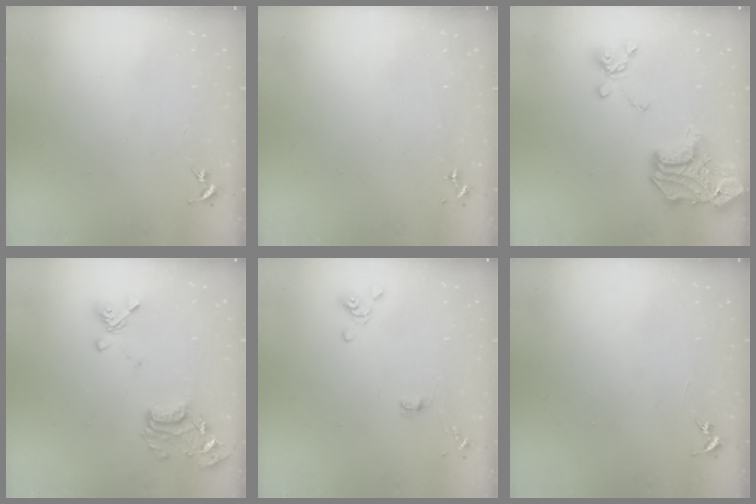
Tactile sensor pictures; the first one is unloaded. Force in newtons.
{"total": 0.0}
{"total": 21.4, "press": 21.4, "slide": 1.4}
{"total": 16.4, "press": 16.4, "slide": 1.4}
{"total": 4.1, "press": 3.9, "slide": 1.4}
{"total": 0.0}